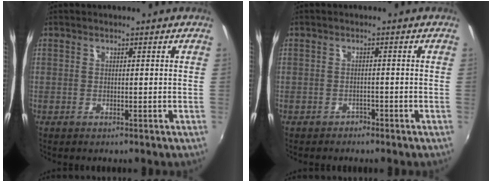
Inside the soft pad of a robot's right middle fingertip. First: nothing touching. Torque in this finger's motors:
{"motor_torque": [0.37, -0.39, 0.04, 0.04]}